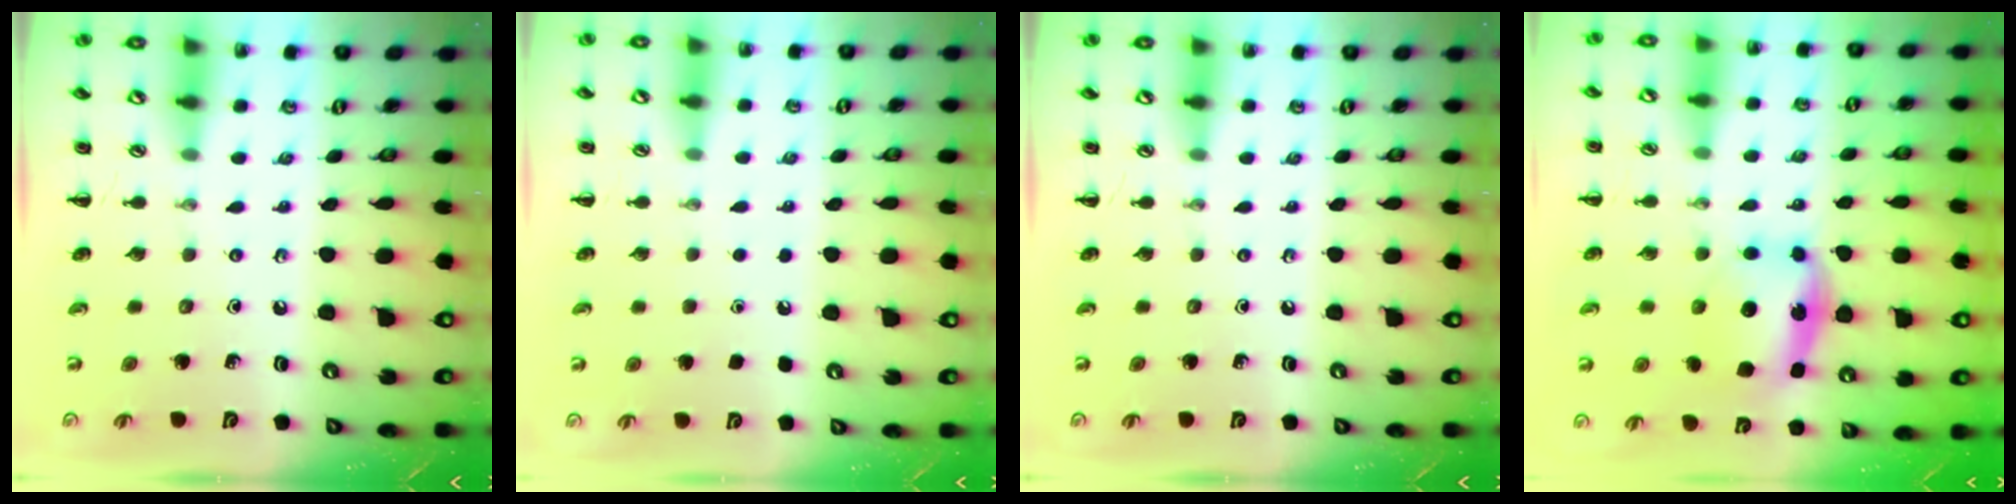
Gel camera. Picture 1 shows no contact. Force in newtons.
{"total": 1.7, "press": 1.7, "slide": 0.1}
{"total": 0.0}
{"total": 6.0, "press": 6.0, "slide": 0.6}